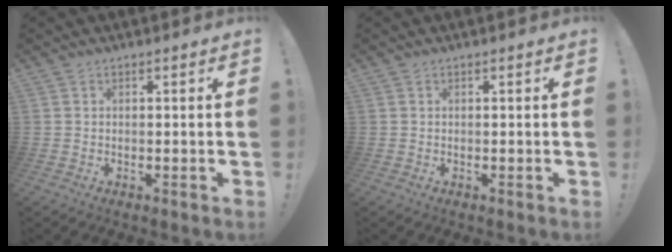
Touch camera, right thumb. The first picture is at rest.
{"total": 0.0}